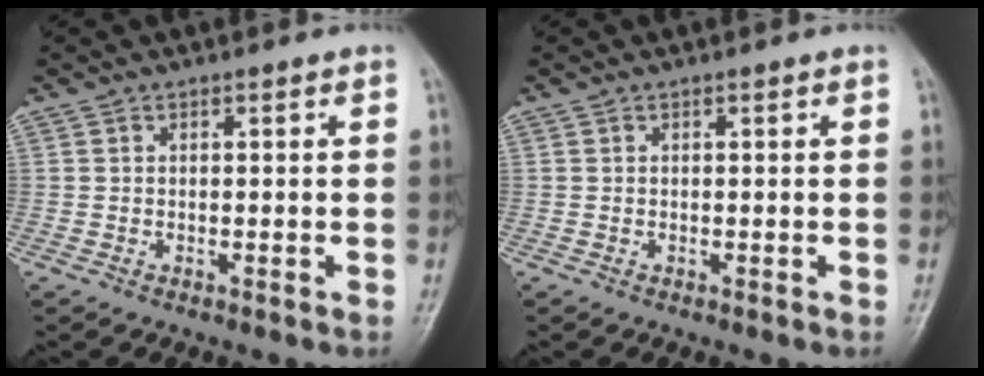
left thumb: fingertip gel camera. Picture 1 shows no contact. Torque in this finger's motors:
{"motor_torque": [0.02, 0.11, 0.15, 0.04, 0.00]}